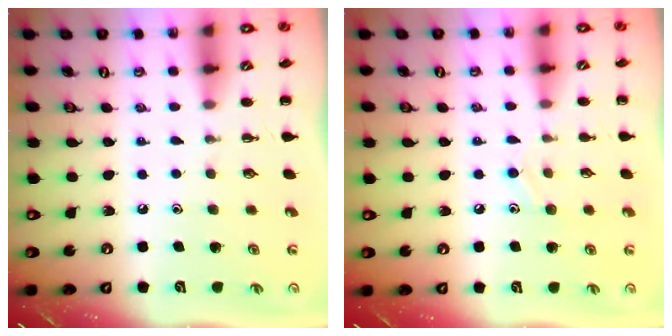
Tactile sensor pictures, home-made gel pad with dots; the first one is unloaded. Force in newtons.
{"total": 7.0, "press": 6.7, "slide": 1.9}